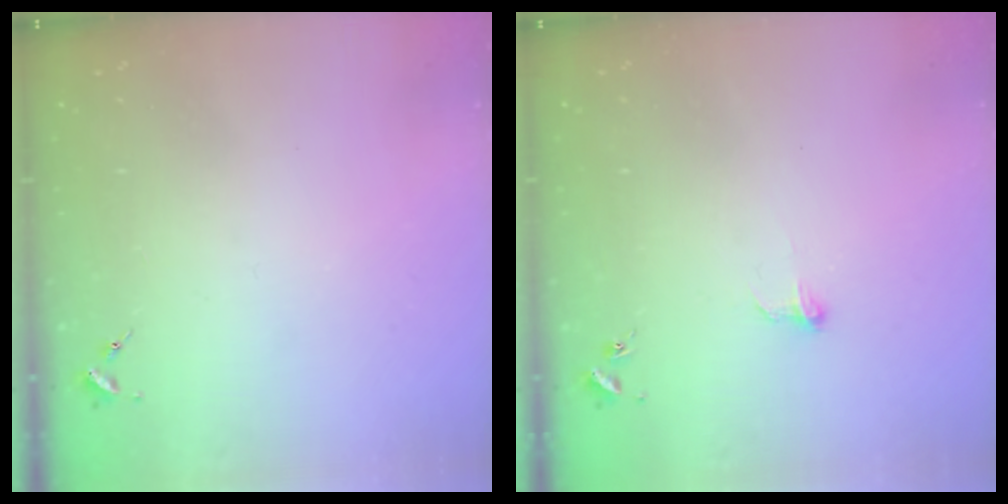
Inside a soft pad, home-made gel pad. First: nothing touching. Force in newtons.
{"total": 5.3, "press": 5.2, "slide": 0.4}